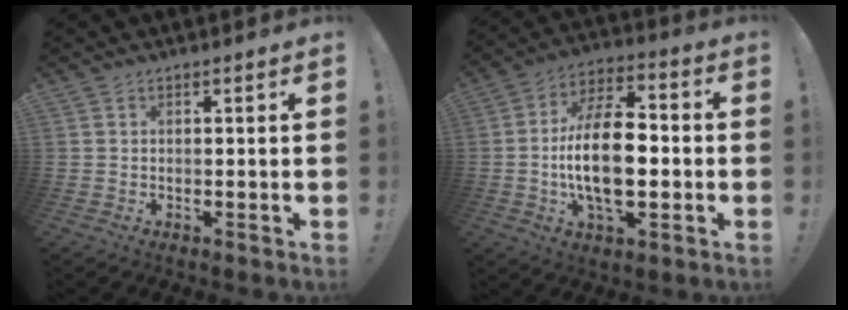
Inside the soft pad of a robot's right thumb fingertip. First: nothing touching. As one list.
[{"total": 18.6, "force": [-2.9, 9.5, 15.7], "torque": [-0.291, 0.003, -0.058]}]